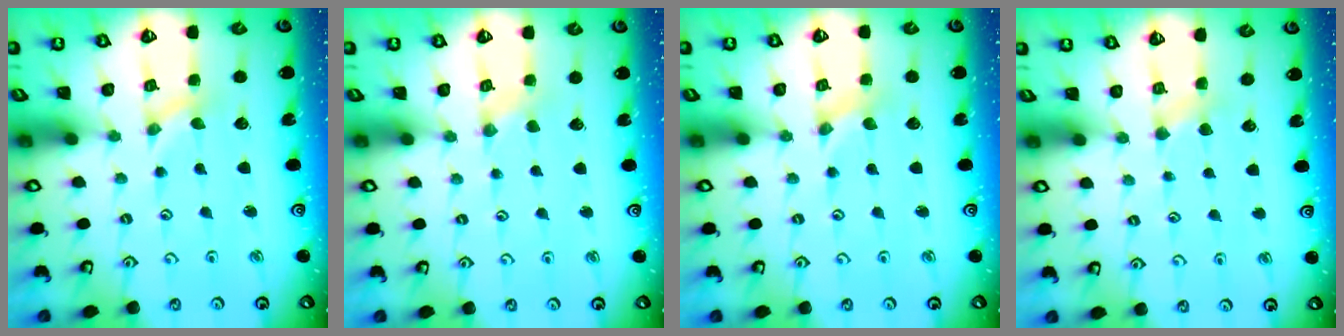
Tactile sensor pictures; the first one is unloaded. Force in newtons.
{"total": 0.9, "press": 0.8, "slide": 0.2}
{"total": 0.0}
{"total": 2.5, "press": 2.5, "slide": 0.4}